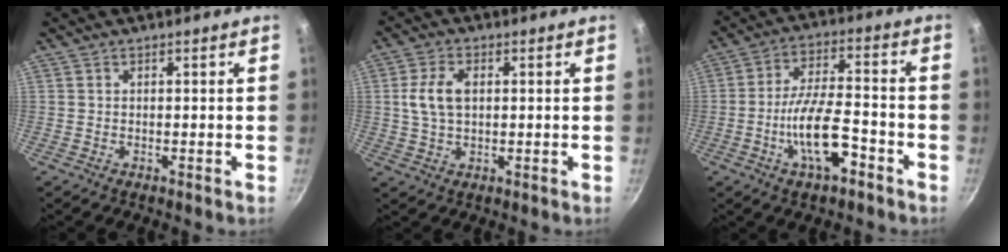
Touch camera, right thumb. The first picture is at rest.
{"total": 6.7, "force": [1.0, 4.0, 5.2], "torque": [-0.107, 0.006, 0.019]}
{"total": 11.8, "force": [-4.6, 4.5, 9.9], "torque": [-0.182, 0.034, -0.080]}